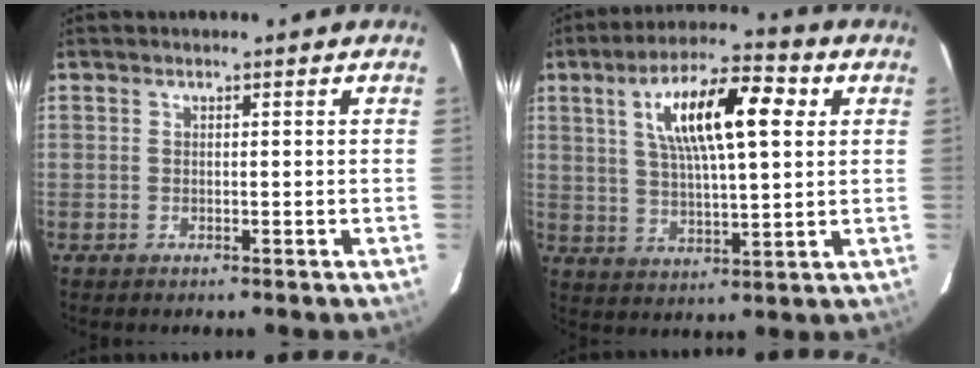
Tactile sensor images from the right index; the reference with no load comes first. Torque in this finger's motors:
{"motor_torque": [0.58, 0.15, 0.61, 0.21]}